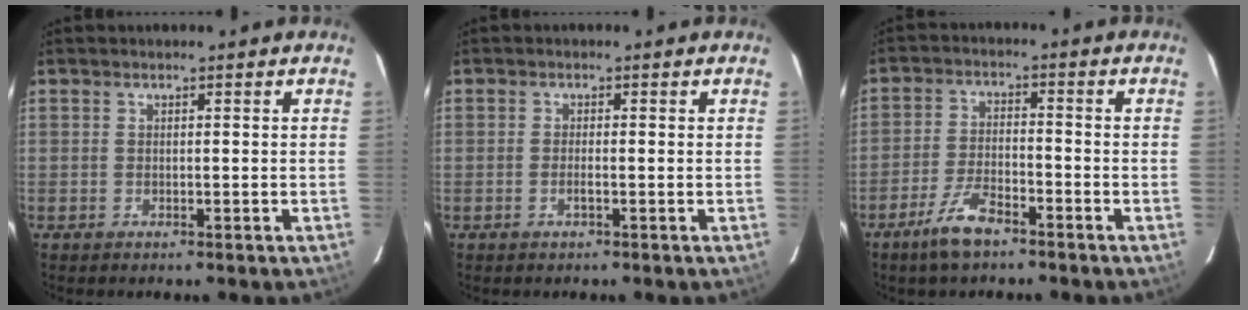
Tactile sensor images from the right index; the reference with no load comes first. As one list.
[{"total": 1.2, "force": [-0.5, 0.0, 1.1], "torque": [-0.024, 0.000, -0.010]}, {"total": 6.2, "force": [-4.5, 1.6, 4.0], "torque": [-0.089, -0.005, -0.085]}]